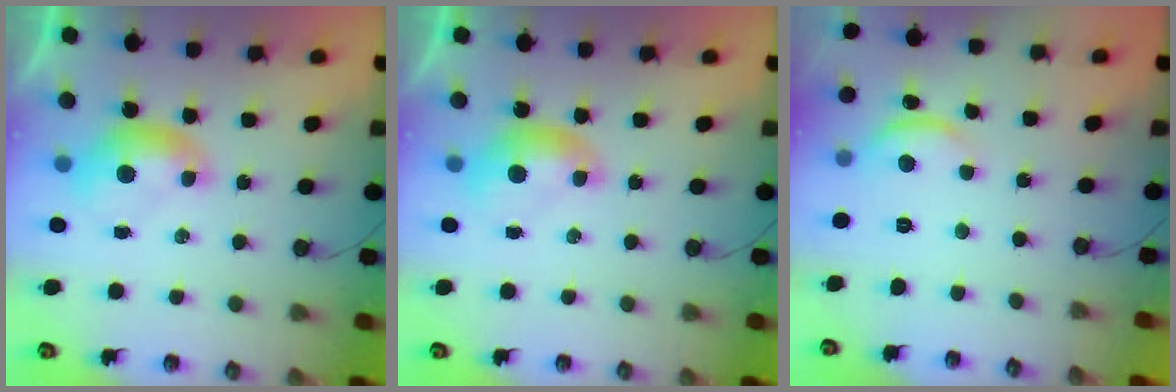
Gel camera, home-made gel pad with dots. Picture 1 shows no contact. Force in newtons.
{"total": 0.0}
{"total": 3.4, "press": 3.4, "slide": 0.3}